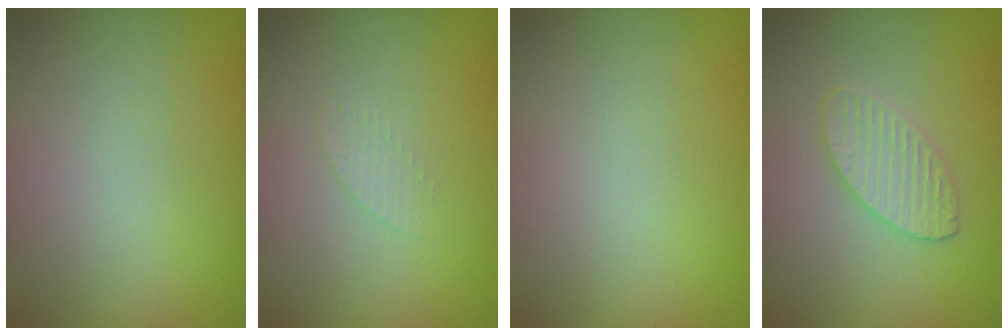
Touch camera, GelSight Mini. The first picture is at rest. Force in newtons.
{"total": 1.0, "press": 1.0, "slide": 0.1}
{"total": 0.0}
{"total": 3.0, "press": 3.0, "slide": 0.2}